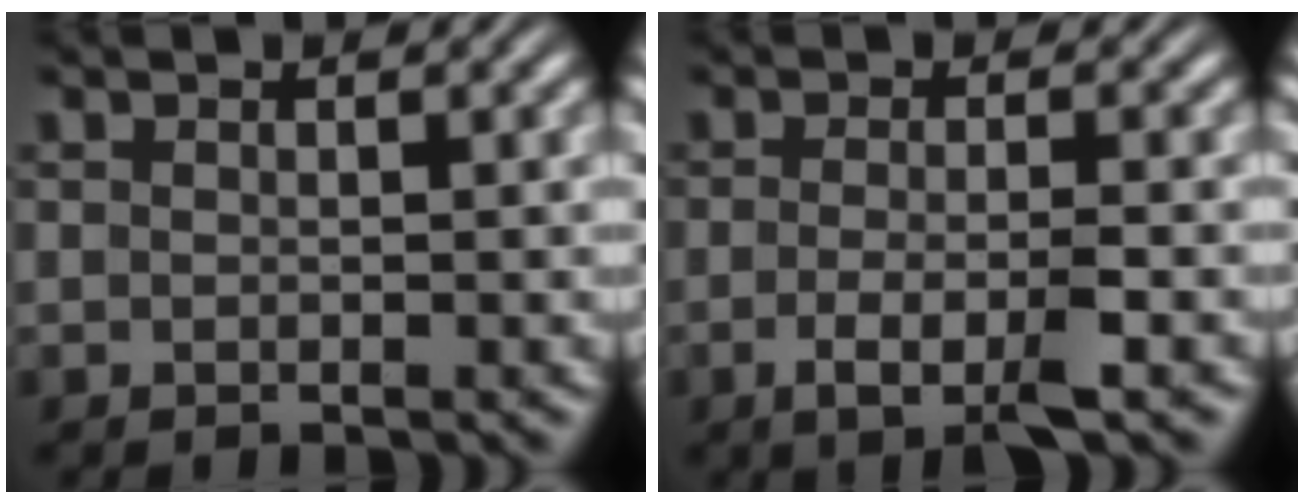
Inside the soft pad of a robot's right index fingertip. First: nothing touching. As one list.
[{"total": 3.5, "force": [-1.7, 0.5, 3.1], "torque": [-0.054, -0.013, -0.026]}]